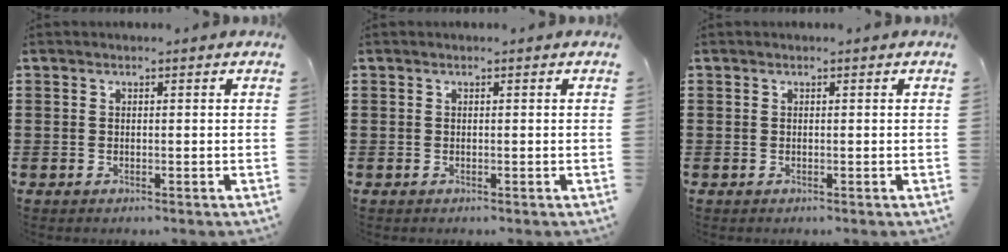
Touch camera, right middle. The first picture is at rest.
{"total": 0.0}
{"total": 0.0}